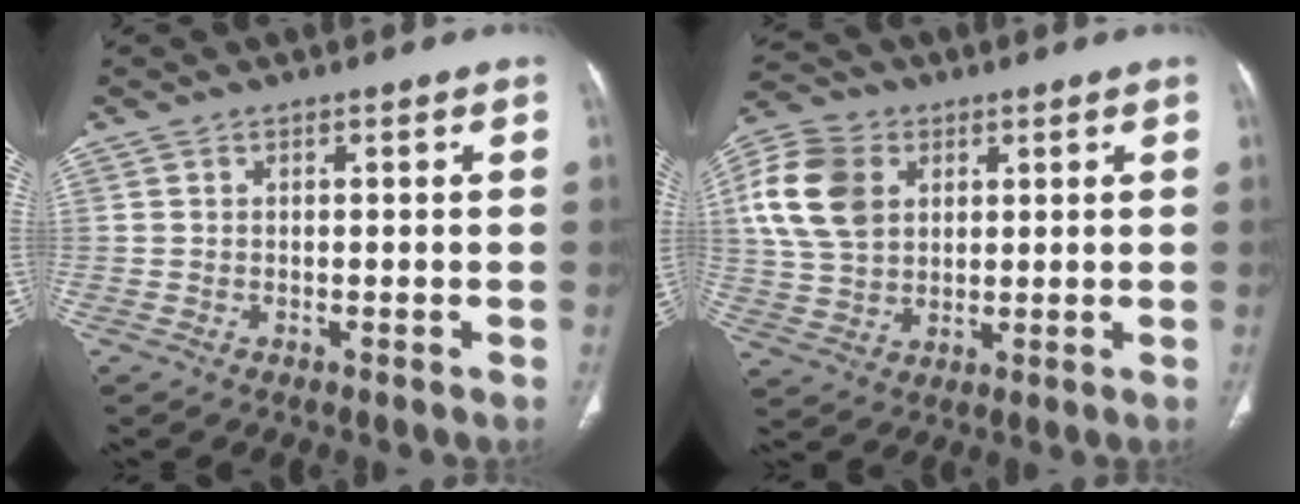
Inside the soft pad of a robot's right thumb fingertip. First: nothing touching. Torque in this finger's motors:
{"motor_torque": [-0.21, 0.71, 1.16, 0.20, 0.10]}